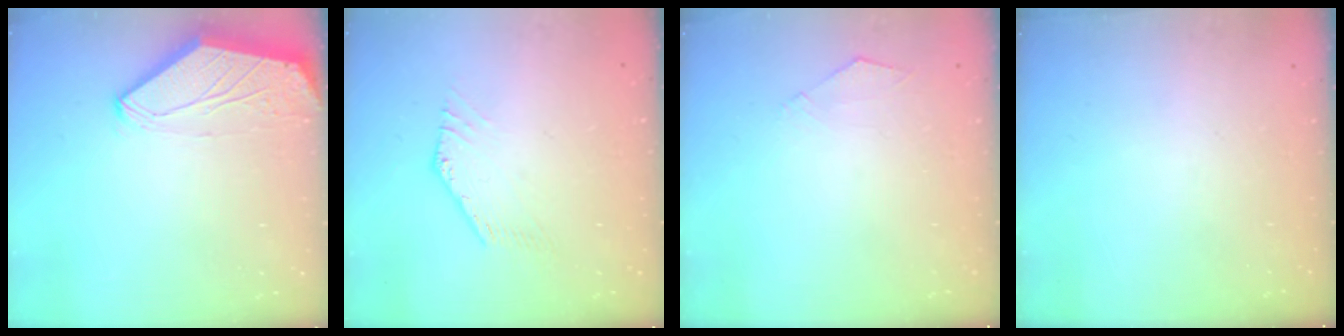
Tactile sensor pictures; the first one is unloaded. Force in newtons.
{"total": 1.0, "press": 1.0, "slide": 0.2}
{"total": 3.2, "press": 3.1, "slide": 0.5}
{"total": 0.0}